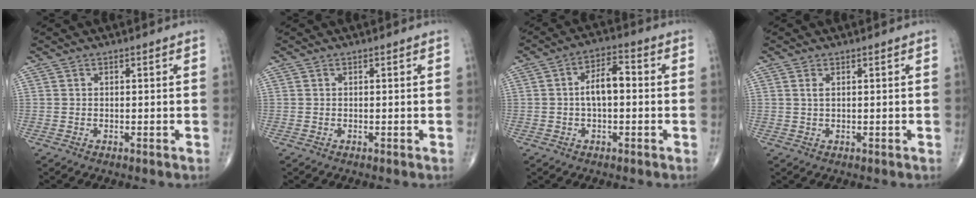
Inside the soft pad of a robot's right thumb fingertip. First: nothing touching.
{"total": 0.0}
{"total": 6.7, "force": [-0.1, 3.3, 5.8], "torque": [-0.099, 0.026, -0.010]}
{"total": 1.5, "force": [0.5, 0.7, 1.3], "torque": [-0.027, 0.003, 0.013]}